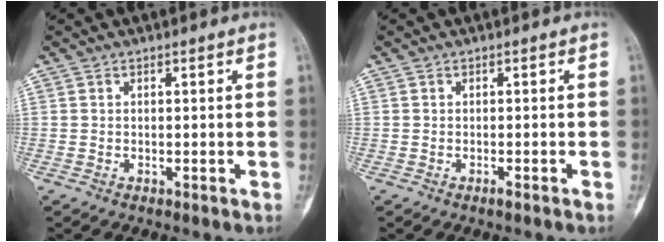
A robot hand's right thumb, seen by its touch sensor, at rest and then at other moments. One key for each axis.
{"total": 0.9, "fx": -0.7, "fy": 0.1, "fz": 0.6, "tx": -0.015, "ty": 0.000, "tz": -0.012}